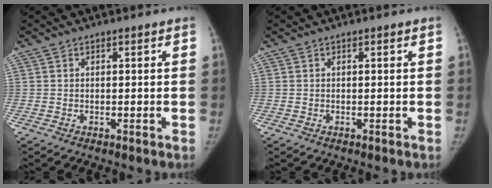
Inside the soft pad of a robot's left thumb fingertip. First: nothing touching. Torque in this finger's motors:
{"motor_torque": [0.23, 0.10, 0.19, 0.28, 0.02]}